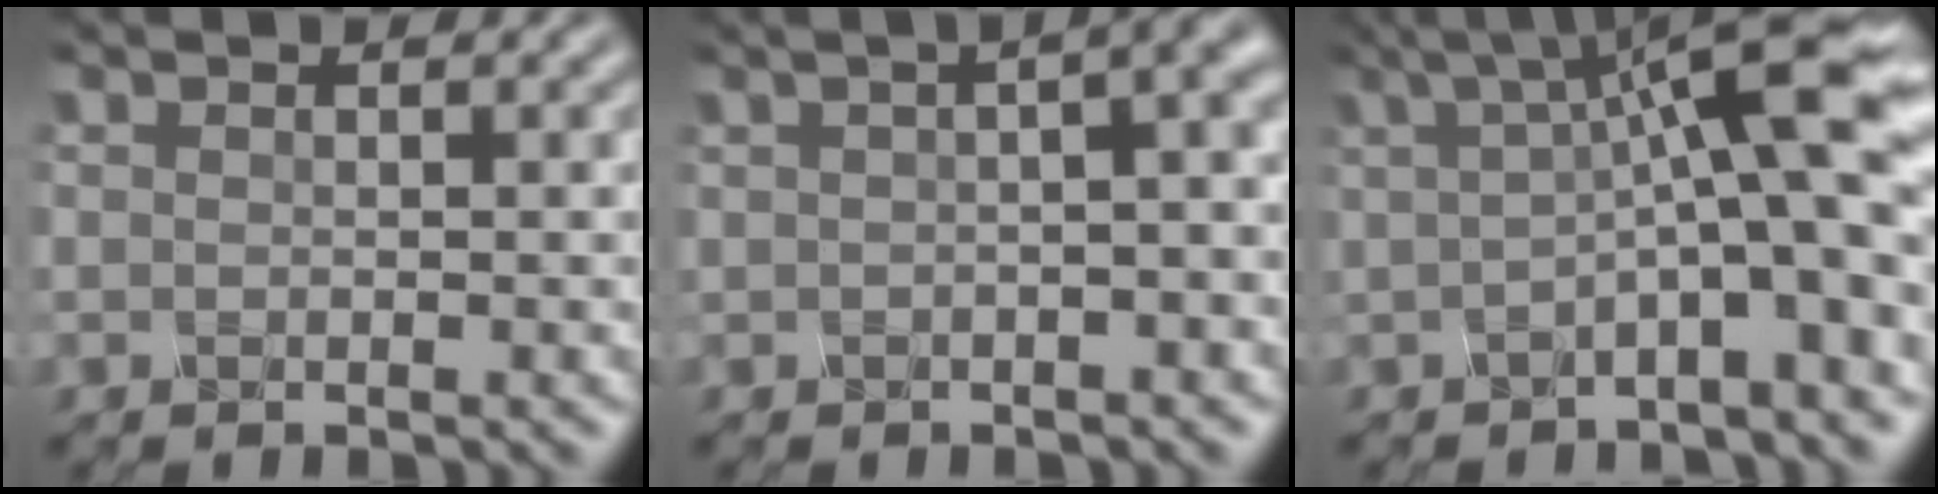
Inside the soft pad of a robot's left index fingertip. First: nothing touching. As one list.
[{"total": 8.6, "force": [1.8, 3.8, 7.6], "torque": [-0.062, 0.039, -0.005]}, {"total": 10.4, "force": [1.4, 2.4, 10.0], "torque": [-0.138, 0.027, 0.012]}]